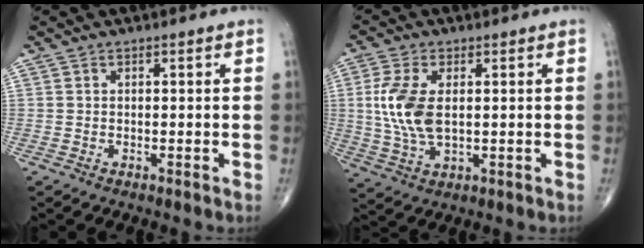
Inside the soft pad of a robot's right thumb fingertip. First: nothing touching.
{"total": 9.8, "force": [1.0, 5.1, 8.3], "torque": [-0.190, -0.007, 0.026]}